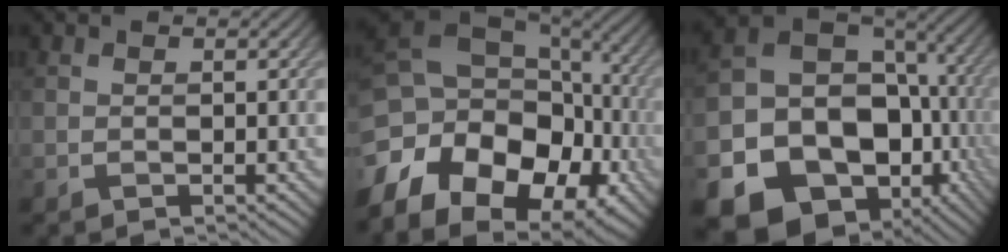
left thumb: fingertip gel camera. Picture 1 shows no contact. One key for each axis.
{"total": 18.5, "fx": -6.1, "fy": 13.2, "fz": 11.5, "tx": -0.247, "ty": -0.017, "tz": -0.071}
{"total": 22.2, "fx": -9.8, "fy": 17.6, "fz": 9.3, "tx": -0.196, "ty": -0.052, "tz": -0.145}